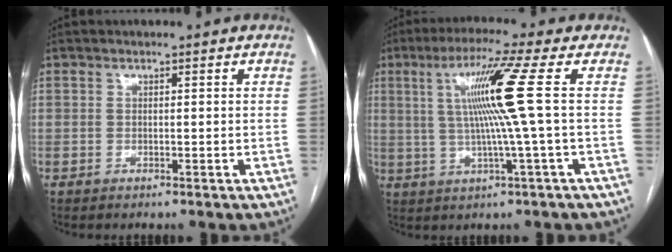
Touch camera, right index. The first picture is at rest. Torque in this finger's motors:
{"motor_torque": [0.84, -0.06, 0.37, 0.21]}